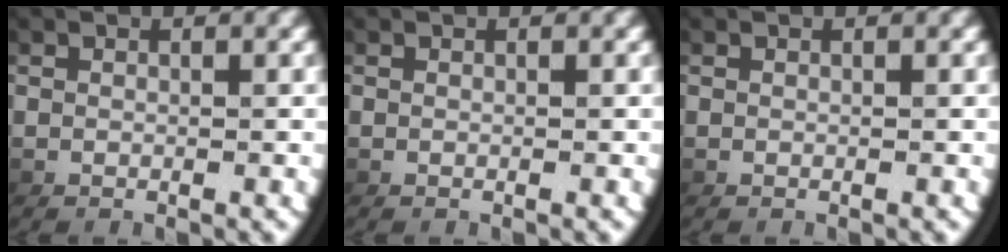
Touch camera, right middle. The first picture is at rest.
{"total": 0.0}
{"total": 0.0}